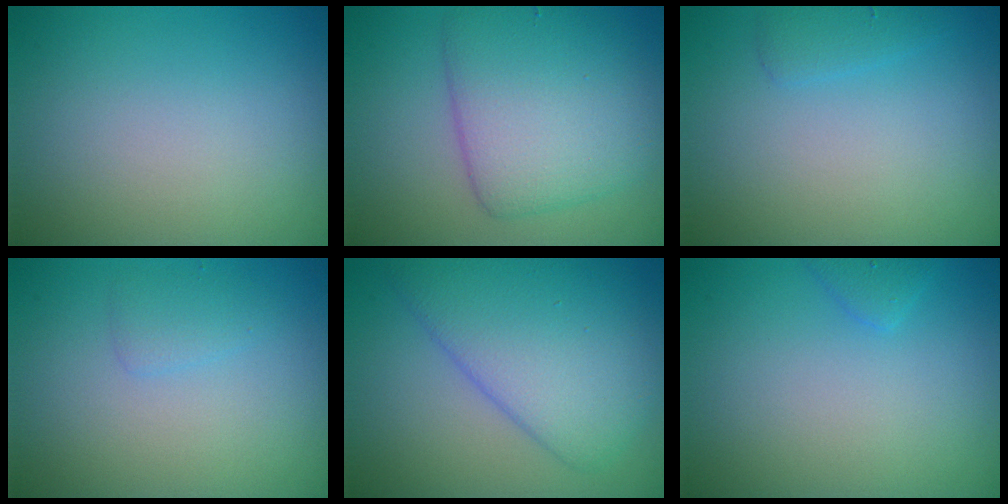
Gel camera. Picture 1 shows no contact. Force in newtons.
{"total": 6.8, "press": 6.8, "slide": 0.2}
{"total": 1.3, "press": 1.3, "slide": 0.1}
{"total": 1.2, "press": 1.2, "slide": 0.1}
{"total": 6.7, "press": 6.7, "slide": 0.3}
{"total": 1.2, "press": 1.2, "slide": 0.1}